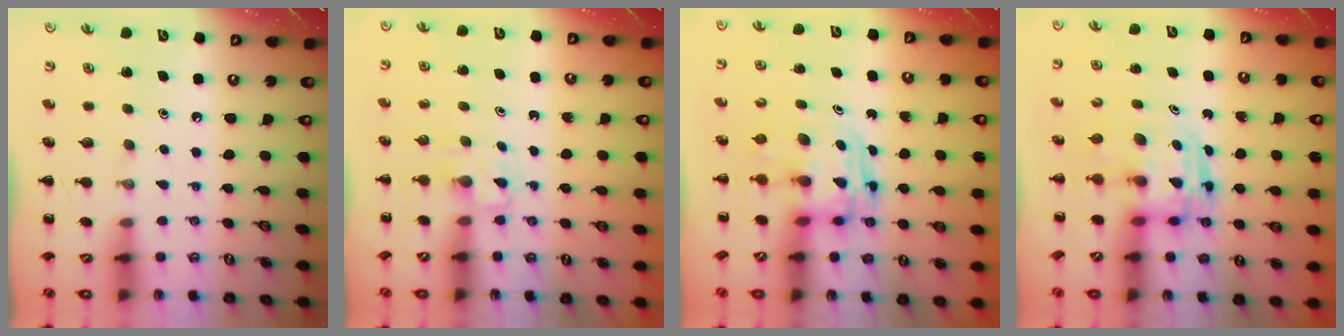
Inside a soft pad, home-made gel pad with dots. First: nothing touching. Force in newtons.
{"total": 2.8, "press": 2.6, "slide": 1.1}
{"total": 2.7, "press": 2.7, "slide": 0.2}
{"total": 3.0, "press": 3.0, "slide": 0.3}